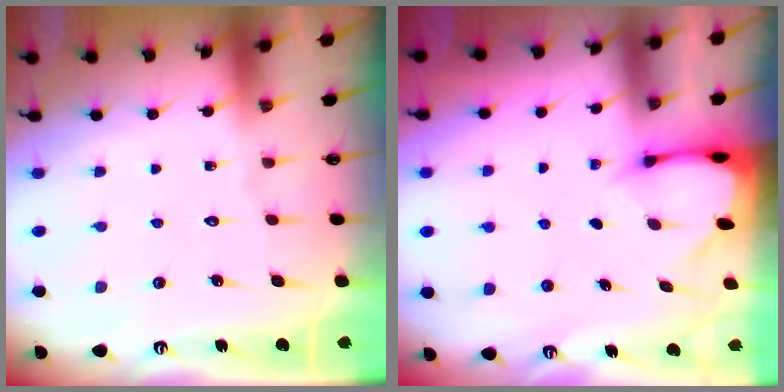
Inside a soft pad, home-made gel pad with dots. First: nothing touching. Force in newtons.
{"total": 2.3, "press": 2.3, "slide": 0.1}